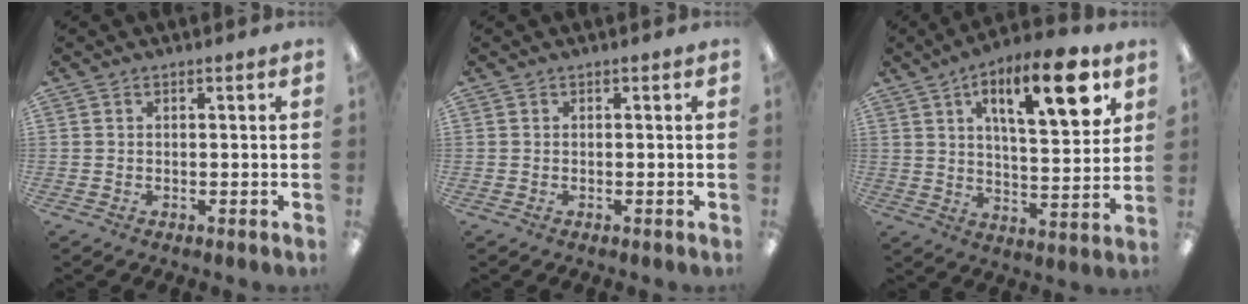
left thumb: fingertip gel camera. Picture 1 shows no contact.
{"total": 0.0}
{"total": 17.6, "force": [8.8, 6.1, 14.0], "torque": [-0.196, -0.033, 0.131]}